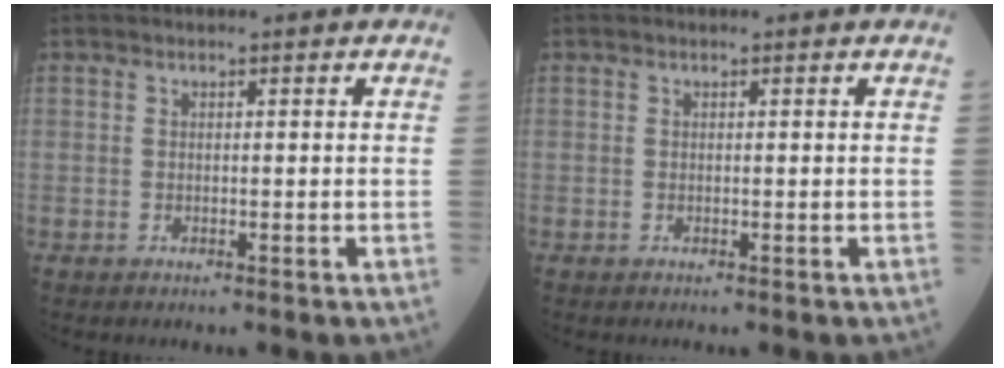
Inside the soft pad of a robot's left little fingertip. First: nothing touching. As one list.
[{"total": 0.0}]